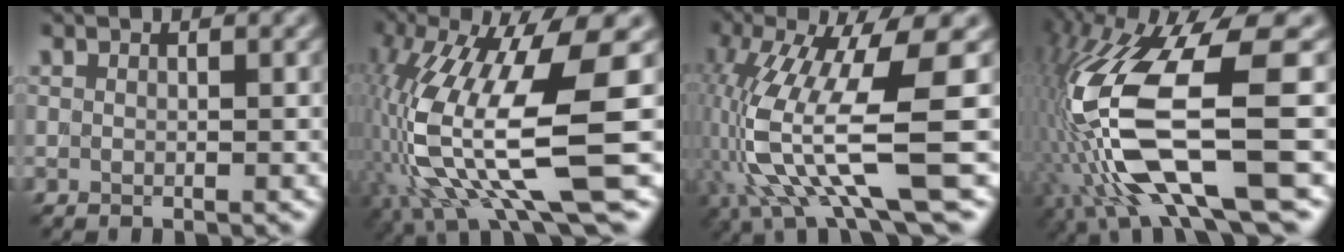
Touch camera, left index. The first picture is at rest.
{"total": 13.4, "force": [-1.2, 3.2, 12.9], "torque": [-0.261, -0.014, -0.011]}
{"total": 11.7, "force": [-1.3, 2.8, 11.3], "torque": [-0.232, -0.013, -0.018]}
{"total": 13.0, "force": [-2.4, 3.4, 12.4], "torque": [-0.261, -0.007, -0.037]}